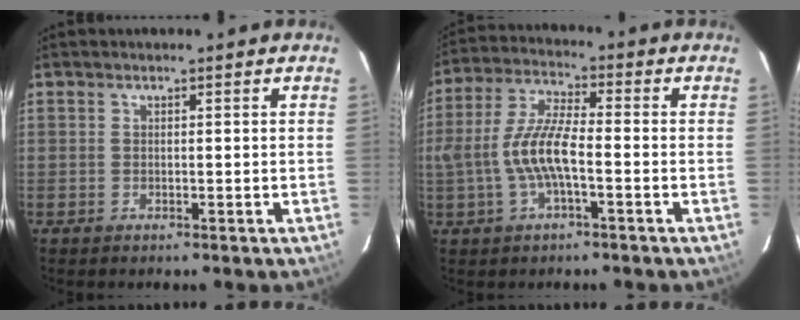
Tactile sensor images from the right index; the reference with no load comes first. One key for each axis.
{"total": 9.5, "fx": -2.3, "fy": 2.7, "fz": 8.9, "tx": -0.188, "ty": 0.007, "tz": -0.041}